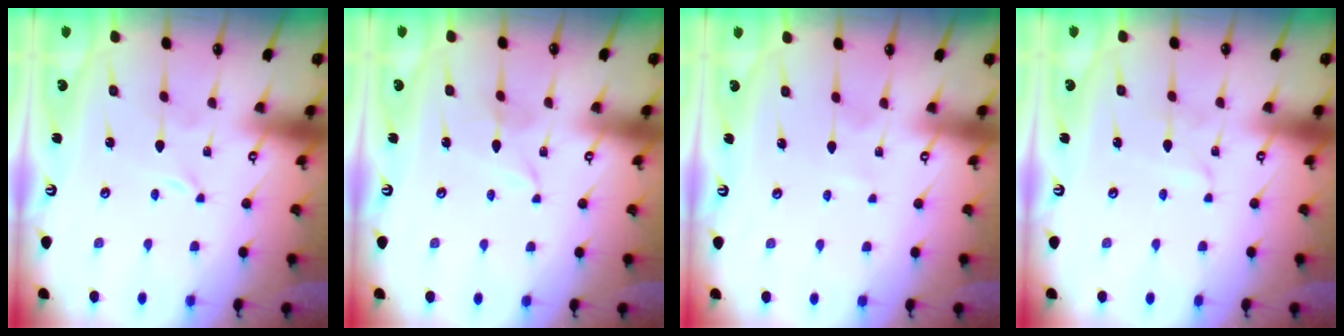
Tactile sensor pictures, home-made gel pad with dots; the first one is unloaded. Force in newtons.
{"total": 2.3, "press": 2.3, "slide": 0.3}
{"total": 2.7, "press": 2.7, "slide": 0.3}
{"total": 1.6, "press": 1.5, "slide": 0.2}